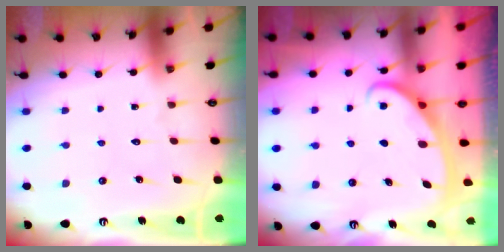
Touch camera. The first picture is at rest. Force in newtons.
{"total": 2.8, "press": 2.8, "slide": 0.4}